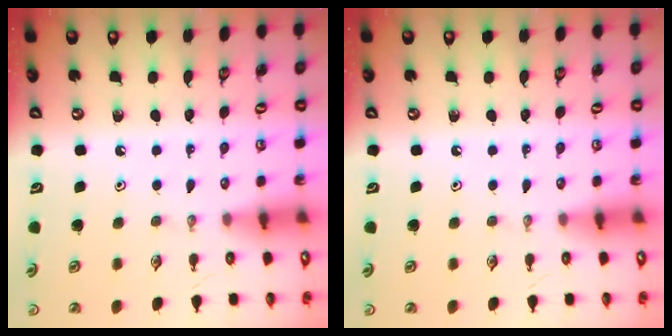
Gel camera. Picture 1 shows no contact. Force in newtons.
{"total": 0.0}